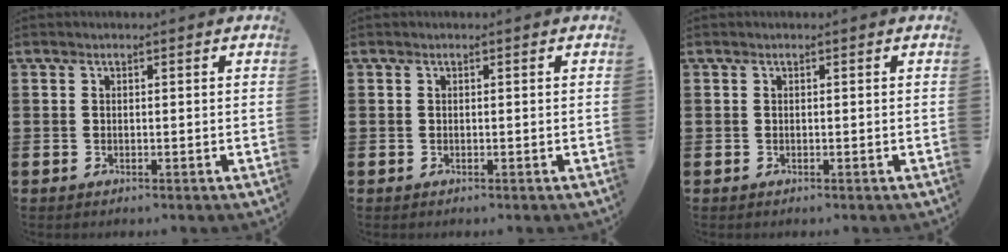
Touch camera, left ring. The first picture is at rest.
{"total": 0.0}
{"total": 0.0}